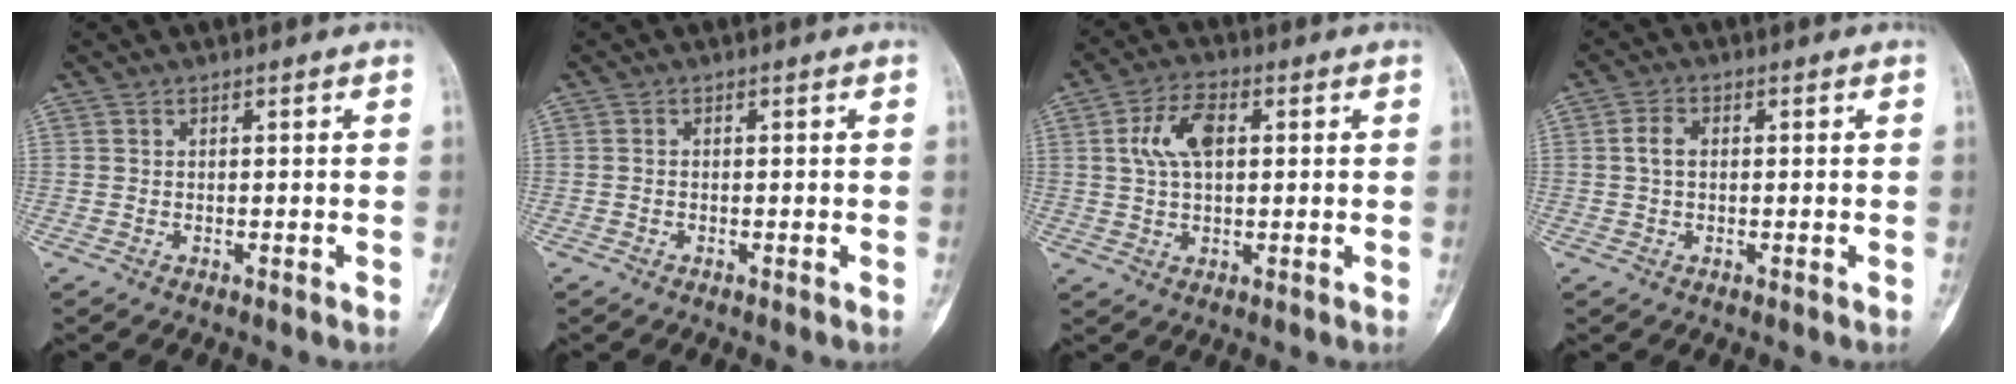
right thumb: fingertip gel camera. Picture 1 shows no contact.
{"total": 0.0}
{"total": 7.9, "force": [1.7, 4.4, 6.3], "torque": [-0.118, 0.009, 0.029]}
{"total": 2.7, "force": [0.2, 1.9, 2.0], "torque": [-0.037, 0.007, 0.000]}